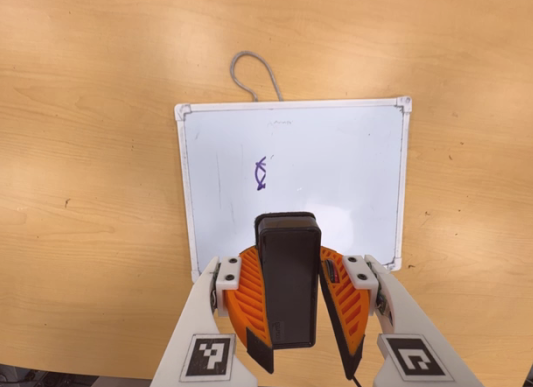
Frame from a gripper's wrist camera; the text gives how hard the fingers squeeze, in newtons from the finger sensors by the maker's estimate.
{"total": 9.5, "left": 9.4, "right": 9.6}